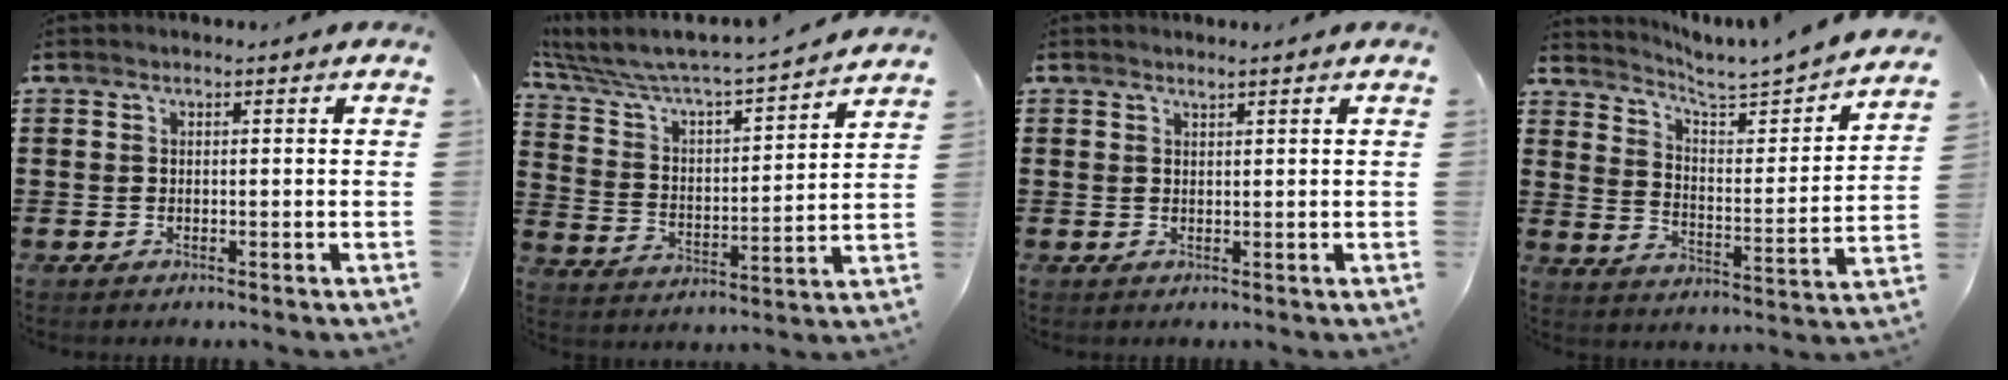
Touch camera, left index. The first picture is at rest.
{"total": 4.9, "force": [4.7, 0.4, 1.1], "torque": [-0.049, -0.048, 0.071]}
{"total": 0.9, "force": [0.9, -0.1, 0.1], "torque": [-0.004, -0.004, 0.017]}
{"total": 3.8, "force": [3.7, -0.2, 0.8], "torque": [-0.041, -0.038, 0.051]}